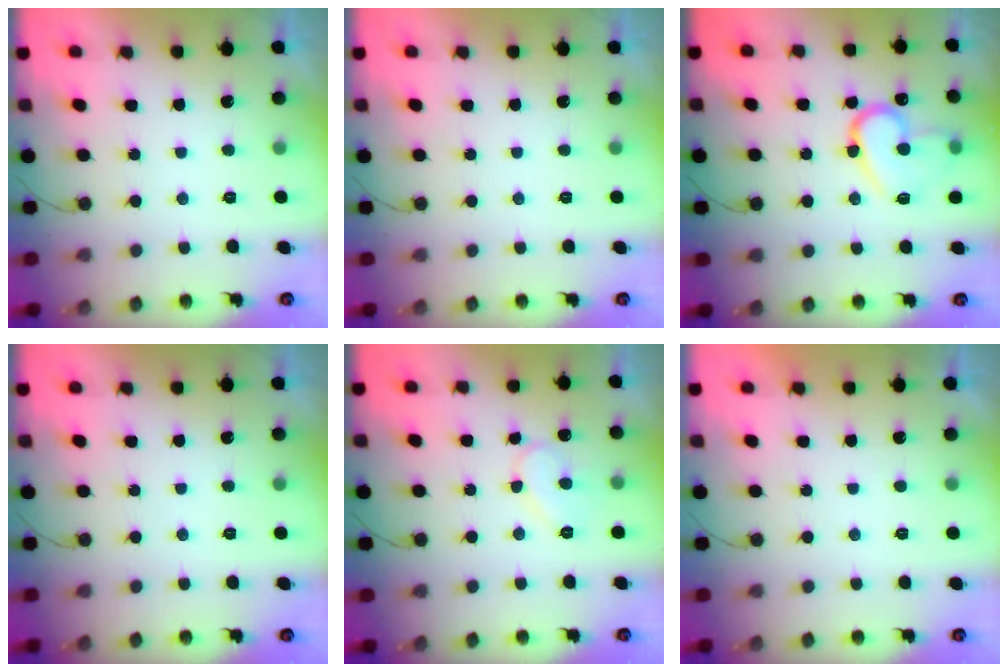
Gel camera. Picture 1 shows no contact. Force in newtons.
{"total": 0.0}
{"total": 13.8, "press": 13.8, "slide": 0.9}
{"total": 0.0}
{"total": 8.7, "press": 8.6, "slide": 0.8}
{"total": 1.7, "press": 1.7, "slide": 0.1}